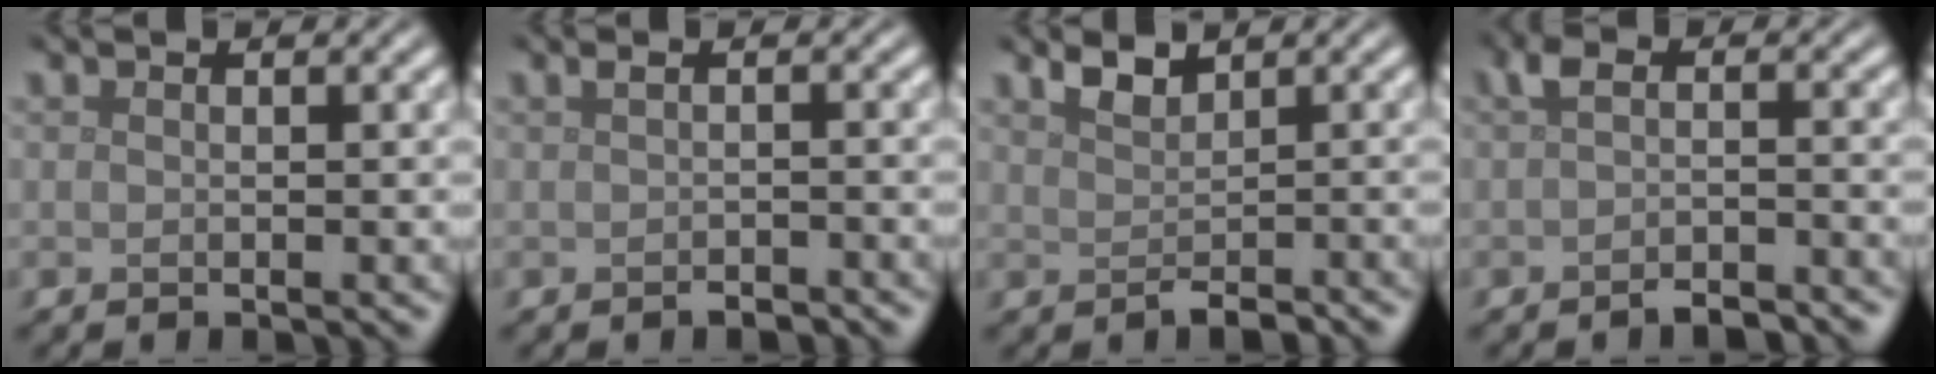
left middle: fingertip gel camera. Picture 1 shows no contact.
{"total": 1.0, "force": [-0.6, 0.3, 0.7], "torque": [-0.015, -0.004, -0.009]}
{"total": 1.7, "force": [0.7, 0.9, 1.3], "torque": [-0.021, -0.002, 0.017]}
{"total": 2.8, "force": [-1.6, 1.2, 2.0], "torque": [-0.036, -0.003, -0.032]}